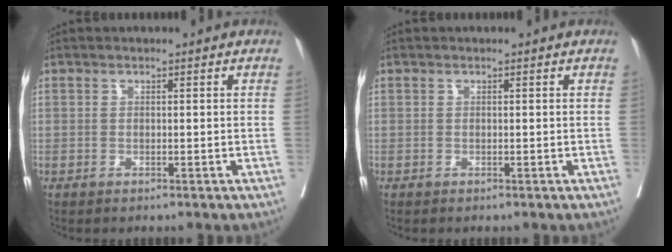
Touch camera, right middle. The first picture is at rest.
{"total": 0.0}